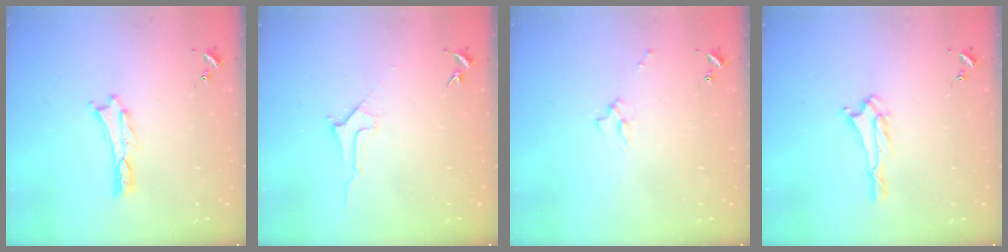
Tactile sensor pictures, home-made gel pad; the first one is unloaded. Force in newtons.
{"total": 2.8, "press": 2.8, "slide": 0.4}
{"total": 1.7, "press": 1.6, "slide": 0.2}
{"total": 1.9, "press": 1.9, "slide": 0.4}